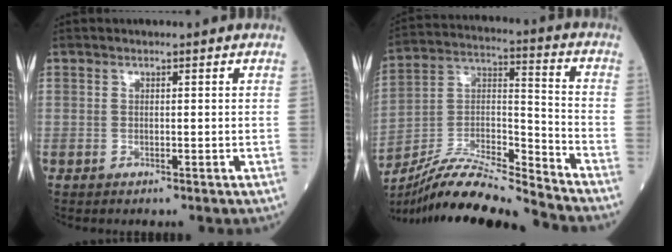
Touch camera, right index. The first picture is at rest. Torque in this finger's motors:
{"motor_torque": [-0.07, -0.80, 0.21, 0.06]}